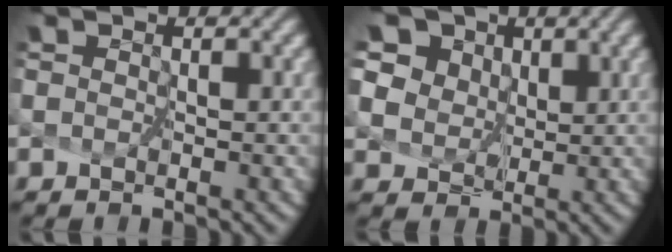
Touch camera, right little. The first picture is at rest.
{"total": 11.9, "force": [6.6, 8.2, 5.5], "torque": [-0.151, 0.041, 0.118]}